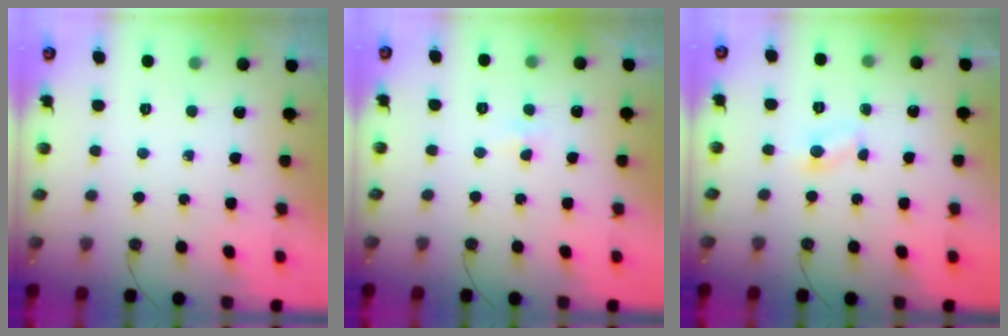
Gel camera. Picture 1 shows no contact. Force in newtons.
{"total": 3.0, "press": 2.9, "slide": 0.6}
{"total": 3.9, "press": 3.9, "slide": 0.3}